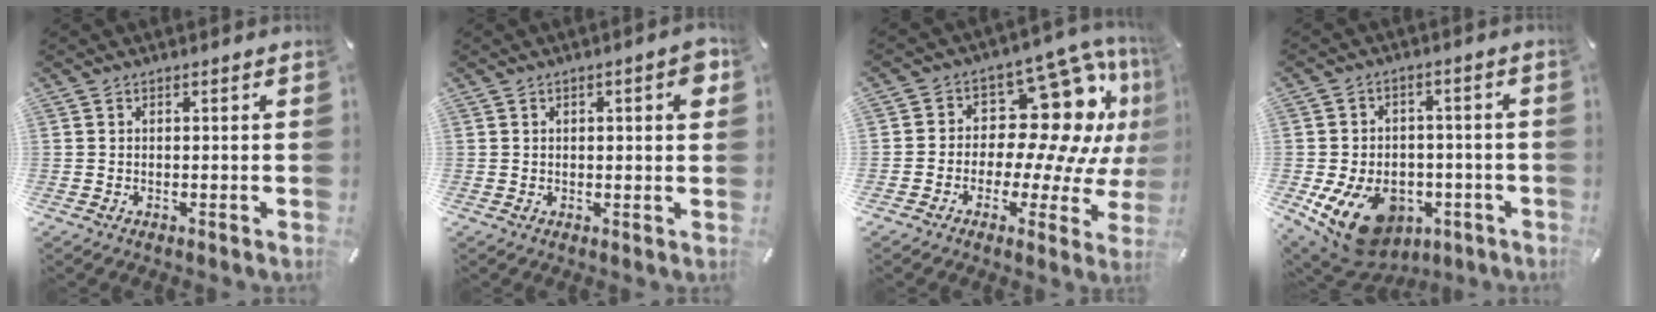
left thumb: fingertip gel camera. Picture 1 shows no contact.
{"total": 4.3, "force": [1.1, 1.6, 3.9], "torque": [-0.050, 0.000, 0.011]}
{"total": 19.6, "force": [6.5, 11.4, 14.6], "torque": [-0.199, -0.058, 0.111]}
{"total": 15.1, "force": [-6.6, 10.4, 8.7], "torque": [-0.159, 0.039, -0.104]}